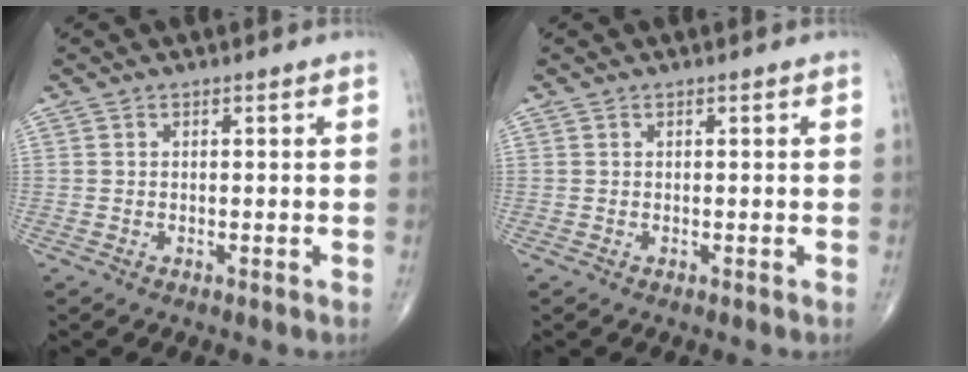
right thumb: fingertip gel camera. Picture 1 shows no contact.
{"total": 0.0}